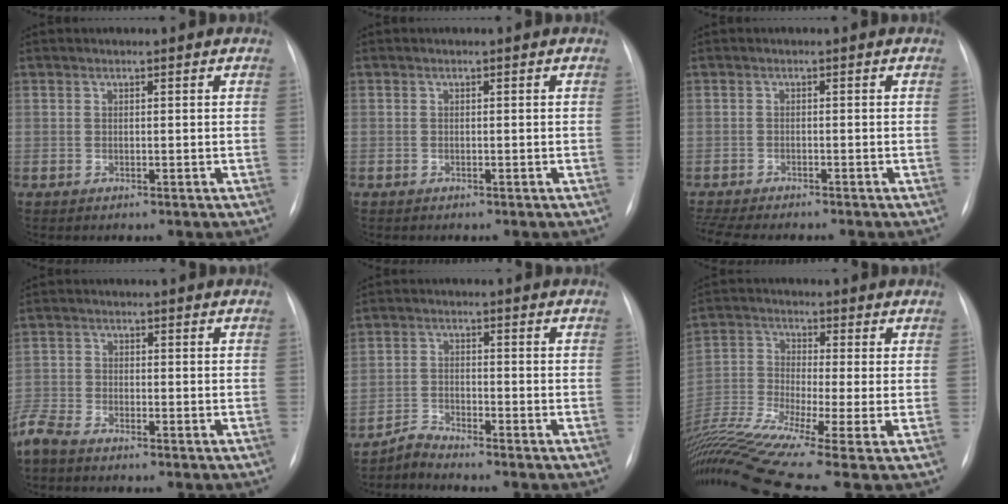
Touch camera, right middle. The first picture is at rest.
{"total": 0.0}
{"total": 9.3, "force": [-8.1, 1.3, 4.2], "torque": [-0.069, -0.011, -0.122]}
{"total": 4.6, "force": [-4.1, 1.0, 1.8], "torque": [-0.048, -0.015, -0.085]}
{"total": 2.8, "force": [-2.8, -0.5, -0.5], "torque": [0.004, -0.021, -0.055]}
{"total": 14.9, "force": [-10.2, -1.1, 10.8], "torque": [-0.242, -0.019, -0.189]}